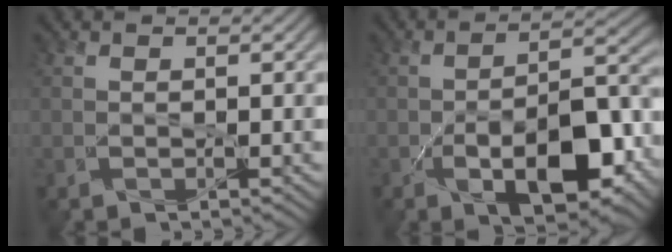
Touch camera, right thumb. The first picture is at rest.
{"total": 11.2, "force": [-4.6, 5.2, 8.8], "torque": [-0.143, -0.013, -0.074]}